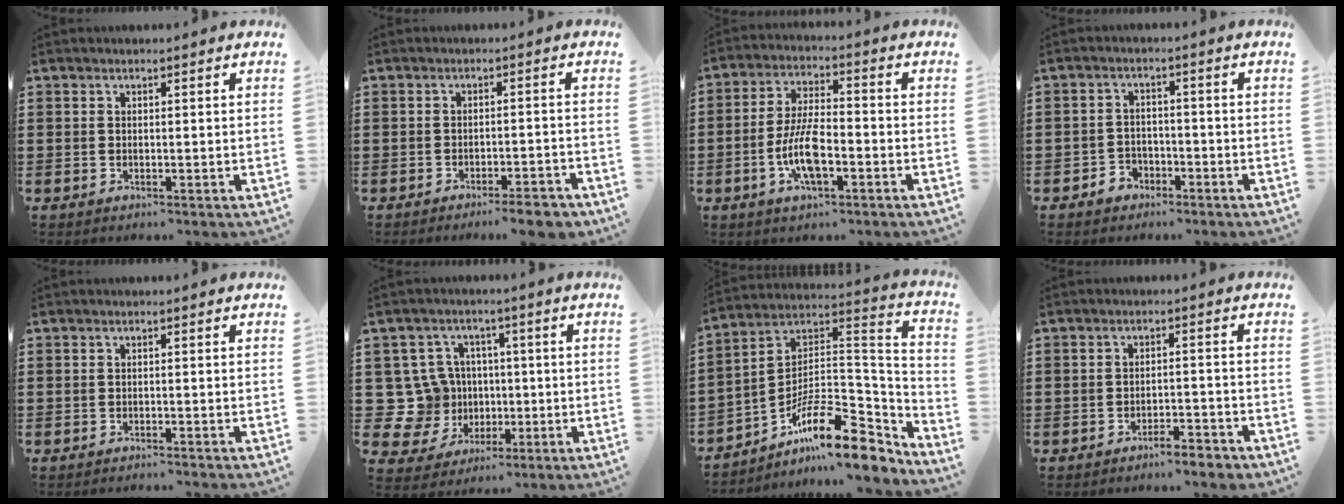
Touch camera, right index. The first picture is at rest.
{"total": 4.1, "force": [-3.6, 0.0, 2.0], "torque": [-0.032, -0.007, -0.066]}
{"total": 8.7, "force": [-2.9, 2.9, 7.6], "torque": [-0.173, -0.009, -0.061]}
{"total": 2.7, "force": [-2.1, 1.6, 0.3], "torque": [-0.014, 0.007, -0.045]}
{"total": 0.8, "force": [-0.8, -0.1, 0.0], "torque": [-0.004, 0.001, -0.016]}
{"total": 9.7, "force": [0.6, 9.3, 2.9], "torque": [-0.129, 0.002, 0.020]}
{"total": 14.3, "force": [-9.5, 4.6, 9.7], "torque": [-0.146, 0.014, -0.171]}
{"total": 3.3, "force": [-3.3, 0.2, 0.7], "torque": [-0.015, 0.000, -0.067]}